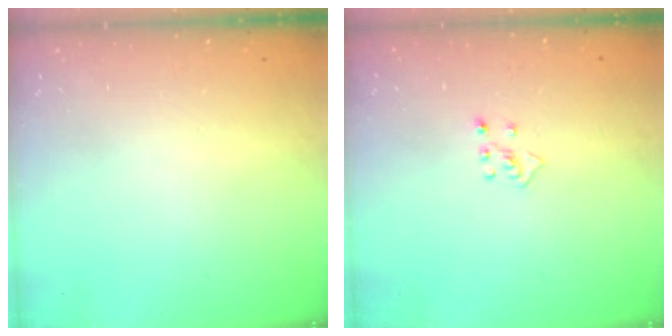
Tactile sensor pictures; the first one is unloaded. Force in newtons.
{"total": 4.2, "press": 4.1, "slide": 0.7}